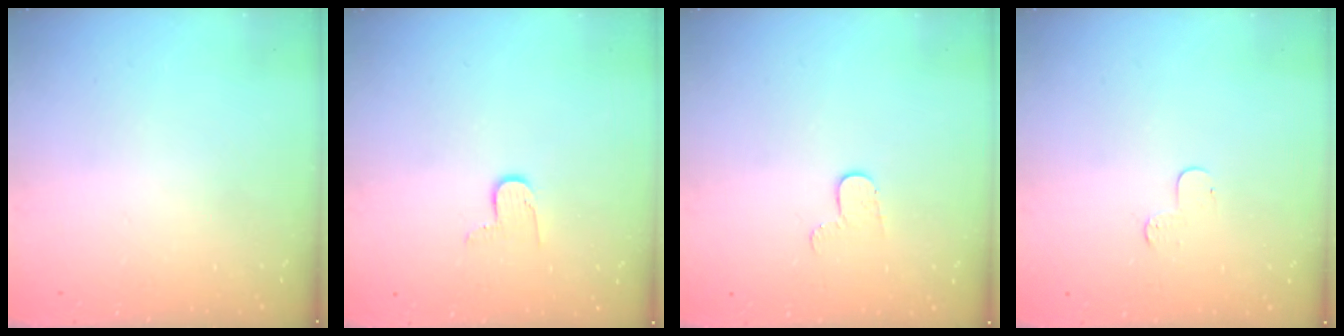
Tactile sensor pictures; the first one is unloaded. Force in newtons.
{"total": 6.4, "press": 6.4, "slide": 0.4}
{"total": 4.6, "press": 4.6, "slide": 0.4}
{"total": 3.9, "press": 3.8, "slide": 0.5}